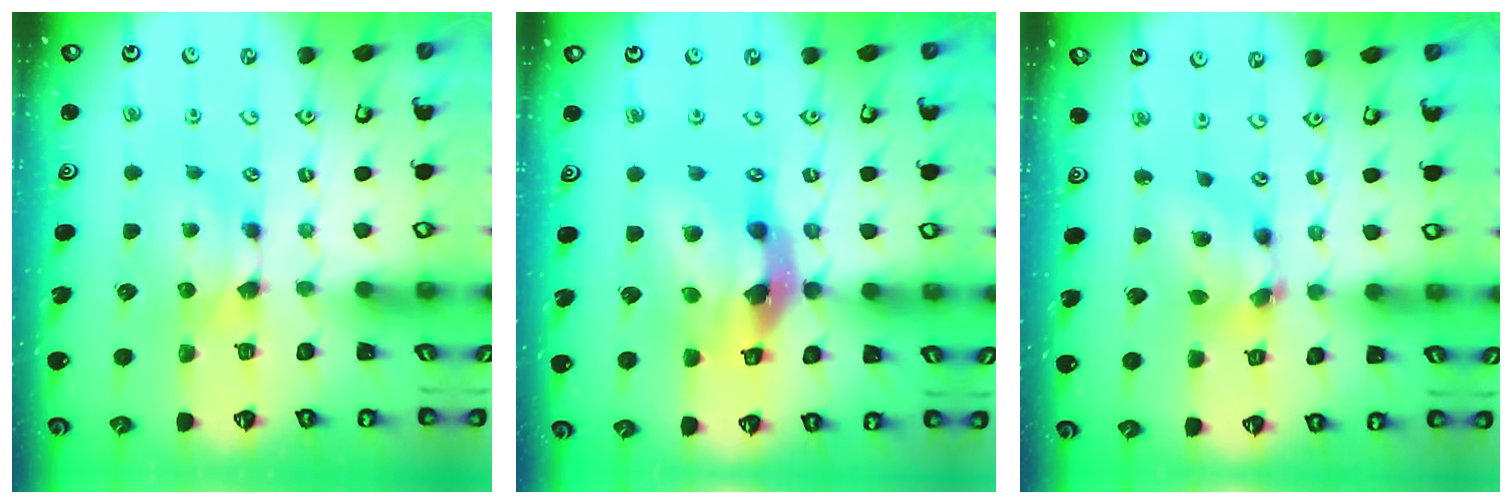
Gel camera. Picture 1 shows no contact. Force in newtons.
{"total": 10.5, "press": 10.2, "slide": 2.6}
{"total": 5.0, "press": 4.6, "slide": 1.8}